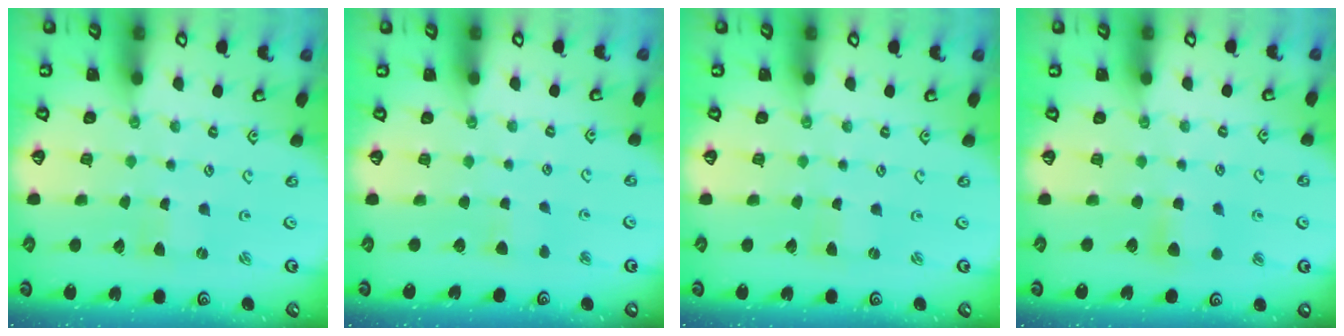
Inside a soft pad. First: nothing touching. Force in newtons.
{"total": 3.4, "press": 3.4, "slide": 0.6}
{"total": 0.0}
{"total": 5.2, "press": 5.1, "slide": 0.7}